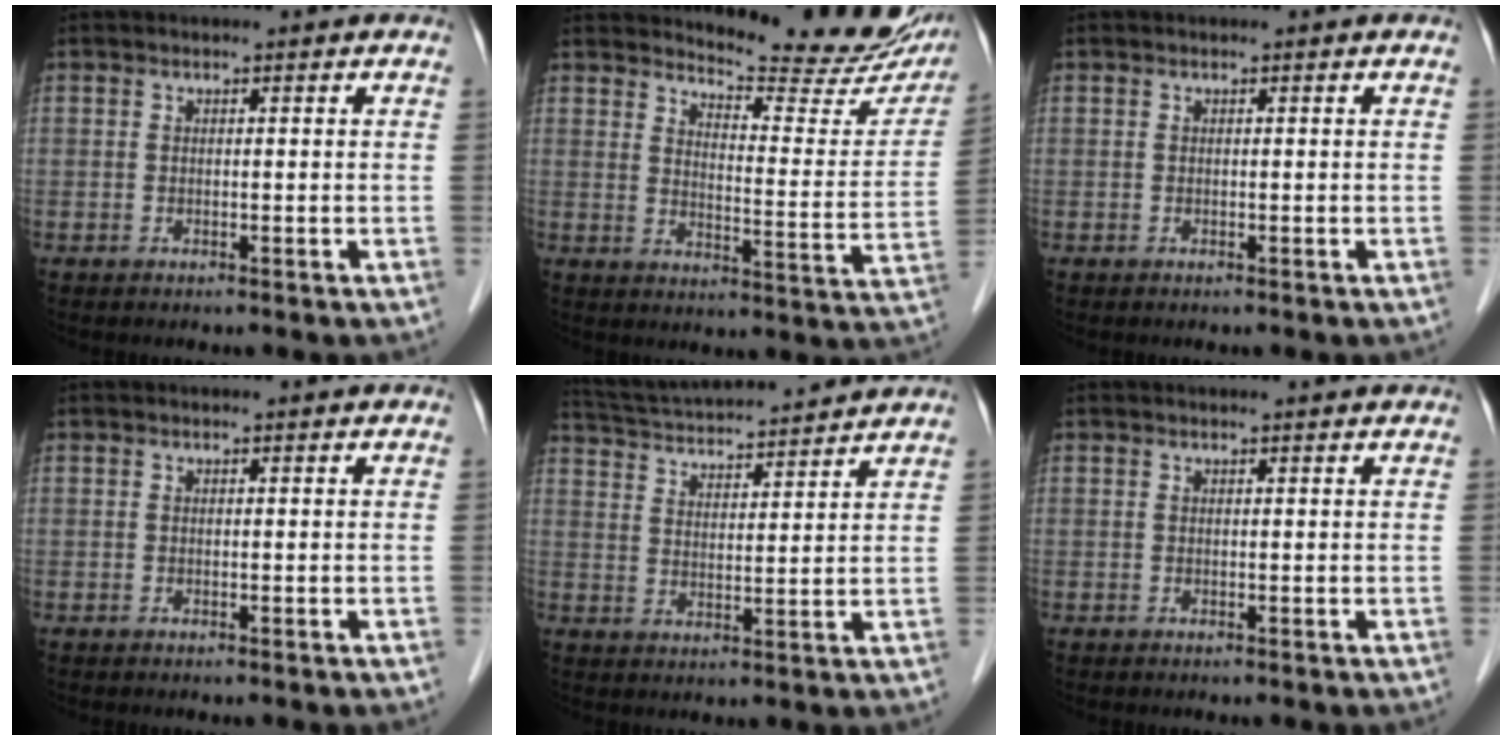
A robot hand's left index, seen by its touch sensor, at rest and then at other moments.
{"total": 16.6, "force": [15.5, 2.4, 5.5], "torque": [-0.065, -0.076, 0.178]}
{"total": 0.0}
{"total": 0.0}
{"total": 15.8, "force": [14.7, 1.0, 5.8], "torque": [-0.112, 0.031, 0.231]}
{"total": 1.8, "force": [1.7, -0.1, 0.4], "torque": [-0.009, 0.004, 0.020]}